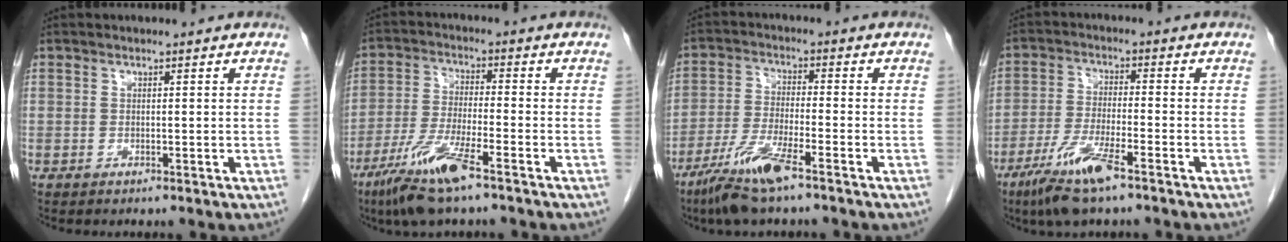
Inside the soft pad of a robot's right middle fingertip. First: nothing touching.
{"total": 9.9, "force": [-6.3, 0.7, 7.6], "torque": [-0.162, -0.025, -0.121]}
{"total": 8.6, "force": [-5.8, 0.5, 6.3], "torque": [-0.136, -0.022, -0.113]}
{"total": 8.9, "force": [-5.8, 0.8, 6.8], "torque": [-0.144, -0.022, -0.108]}